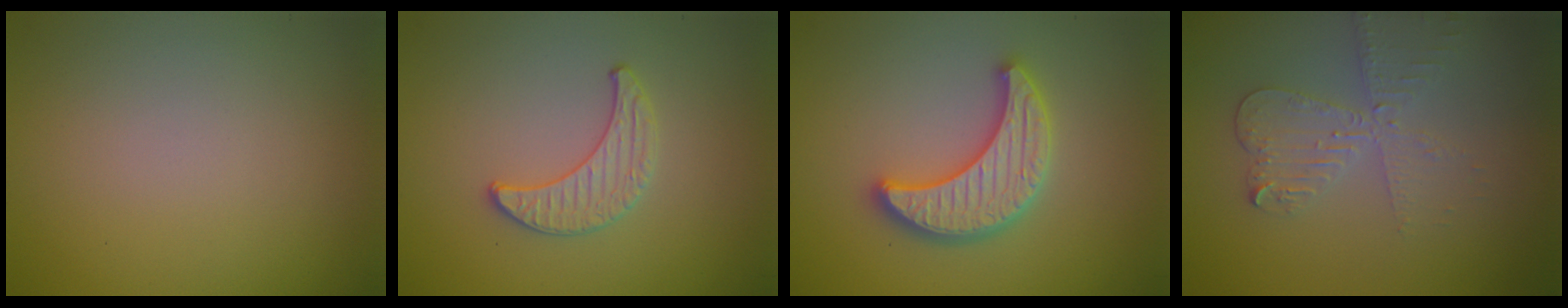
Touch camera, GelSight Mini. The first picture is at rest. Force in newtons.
{"total": 1.5, "press": 1.5, "slide": 0.1}
{"total": 5.2, "press": 5.1, "slide": 0.8}
{"total": 3.5, "press": 3.0, "slide": 1.9}